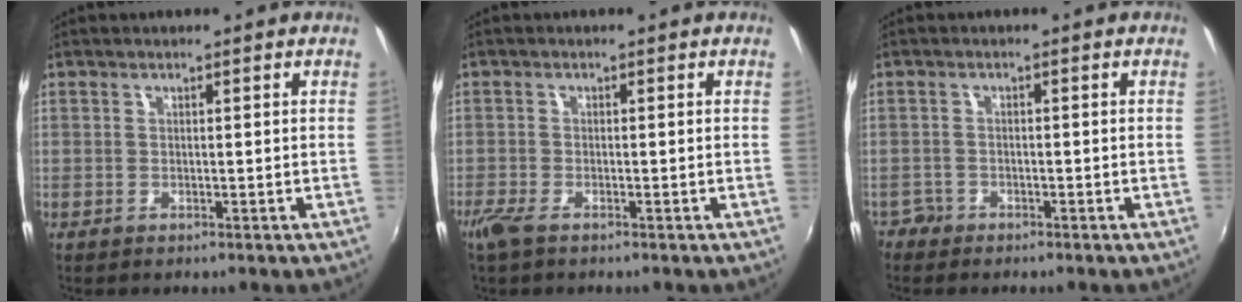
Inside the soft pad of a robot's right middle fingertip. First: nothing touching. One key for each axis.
{"total": 2.8, "fx": -2.0, "fy": 0.6, "fz": 1.8, "tx": -0.043, "ty": -0.010, "tz": -0.042}
{"total": 2.3, "fx": -1.8, "fy": 1.4, "fz": 0.0, "tx": -0.006, "ty": 0.000, "tz": -0.037}